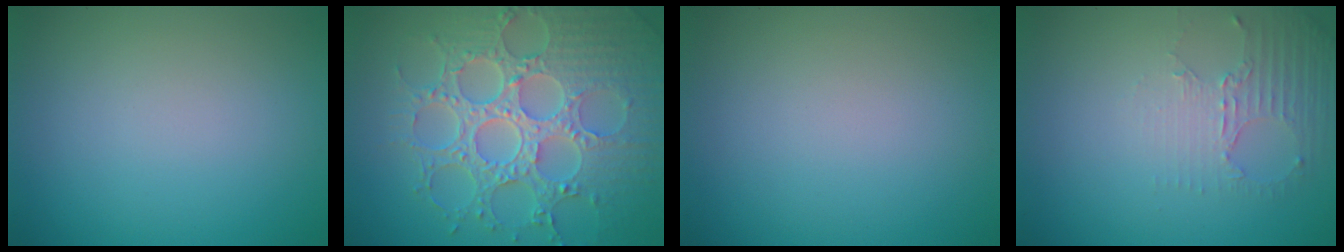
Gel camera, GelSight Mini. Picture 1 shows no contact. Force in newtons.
{"total": 8.6, "press": 6.5, "slide": 5.7}
{"total": 0.0}
{"total": 2.5, "press": 1.7, "slide": 1.8}